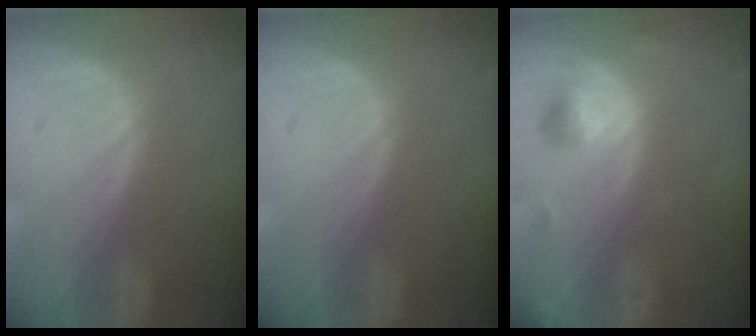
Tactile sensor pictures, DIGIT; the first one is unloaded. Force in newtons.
{"total": 0.0}
{"total": 4.4, "press": 4.4, "slide": 0.6}